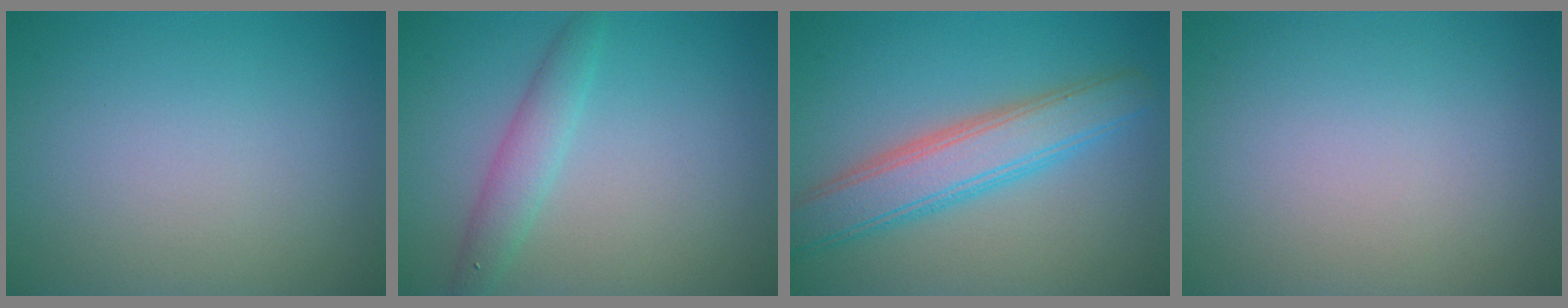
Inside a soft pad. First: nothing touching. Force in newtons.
{"total": 2.5, "press": 2.5, "slide": 0.2}
{"total": 5.4, "press": 5.4, "slide": 0.1}
{"total": 0.0}